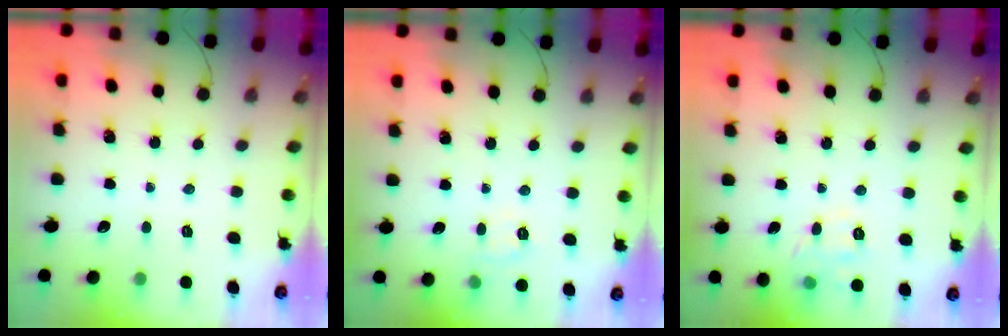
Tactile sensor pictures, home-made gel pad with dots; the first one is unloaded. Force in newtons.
{"total": 6.1, "press": 6.0, "slide": 1.1}
{"total": 8.4, "press": 8.3, "slide": 1.3}